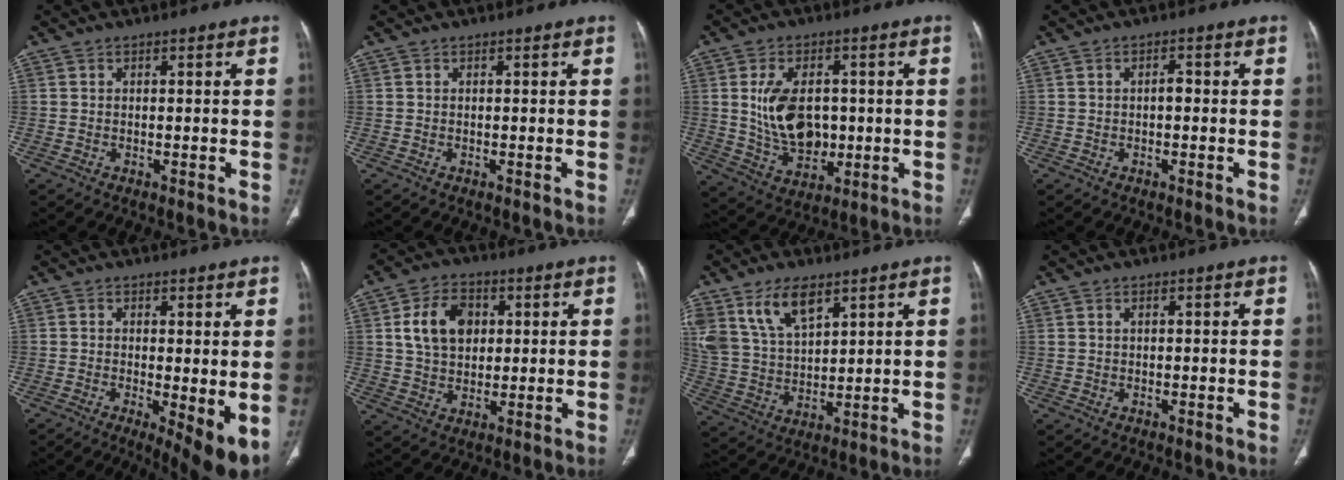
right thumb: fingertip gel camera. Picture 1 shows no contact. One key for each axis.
{"total": 0.0}
{"total": 12.2, "fx": 0.9, "fy": 8.1, "fz": 9.1, "tx": -0.137, "ty": -0.009, "tz": 0.033}
{"total": 1.5, "fx": -0.2, "fy": 0.8, "fz": 1.2, "tx": -0.015, "ty": 0.005, "tz": -0.006}
{"total": 8.0, "fx": -0.9, "fy": 2.4, "fz": 7.6, "tx": -0.115, "ty": -0.024, "tz": -0.010}
{"total": 10.5, "fx": 2.6, "fy": 7.6, "fz": 6.8, "tx": -0.097, "ty": -0.001, "tz": 0.047}
{"total": 12.1, "fx": 7.3, "fy": 6.1, "fz": 7.4, "tx": -0.128, "ty": -0.025, "tz": 0.156}
{"total": 0.7, "fx": 0.4, "fy": 0.3, "fz": 0.5, "tx": -0.011, "ty": 0.004, "tz": 0.011}